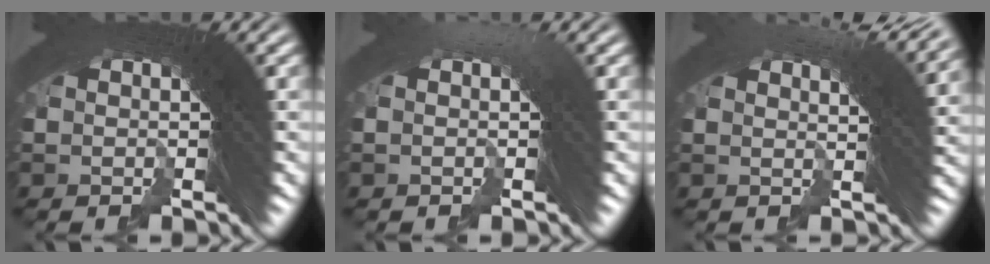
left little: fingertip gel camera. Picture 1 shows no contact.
{"total": 0.9, "force": [-0.1, 0.0, 0.9], "torque": [0.015, 0.025, -0.015]}
{"total": 5.8, "force": [3.9, 0.2, 4.2], "torque": [-0.029, 0.021, 0.051]}